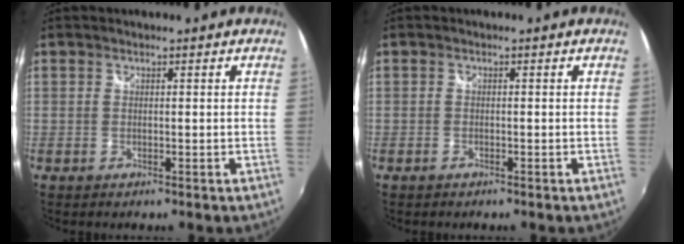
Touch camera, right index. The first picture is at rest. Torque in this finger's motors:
{"motor_torque": [-0.05, -0.13, 0.05, 0.01]}